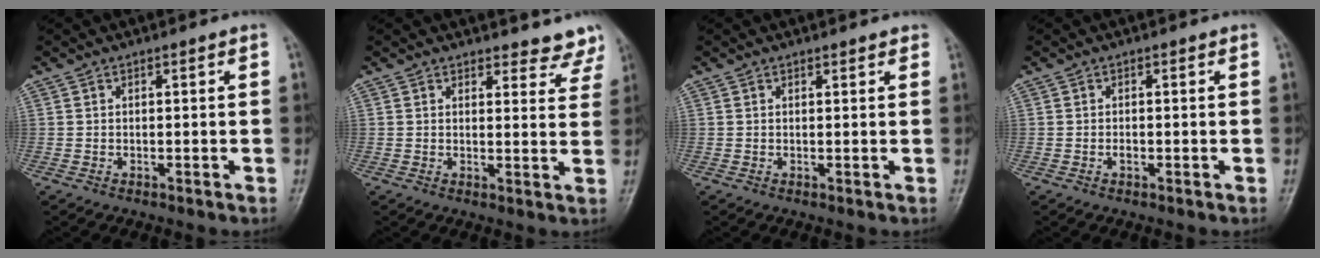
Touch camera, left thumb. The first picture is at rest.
{"total": 7.1, "force": [6.7, 2.4, 0.4], "torque": [0.043, -0.038, 0.054]}
{"total": 1.1, "force": [0.9, 0.6, 0.4], "torque": [0.006, -0.004, 0.007]}
{"total": 1.0, "force": [-0.3, 0.7, 0.6], "torque": [-0.004, 0.001, -0.007]}